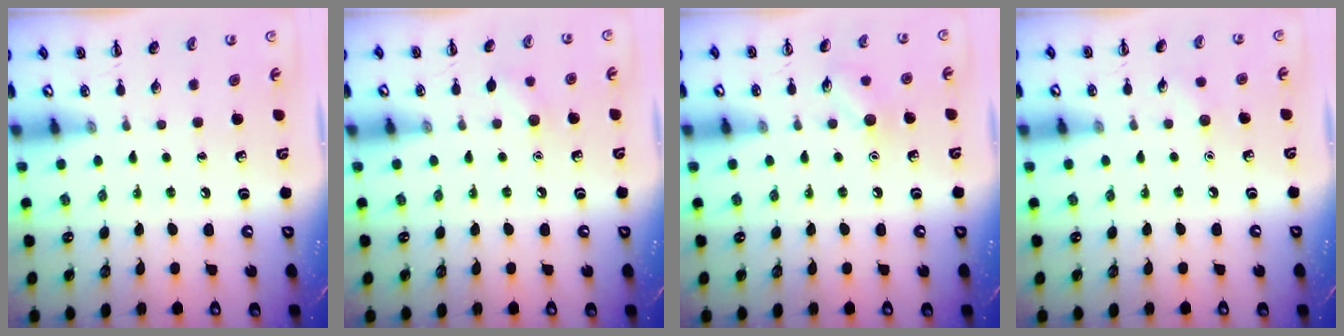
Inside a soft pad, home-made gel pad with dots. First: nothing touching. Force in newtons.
{"total": 5.9, "press": 5.8, "slide": 1.4}
{"total": 7.5, "press": 7.3, "slide": 1.4}
{"total": 4.2, "press": 4.0, "slide": 1.3}